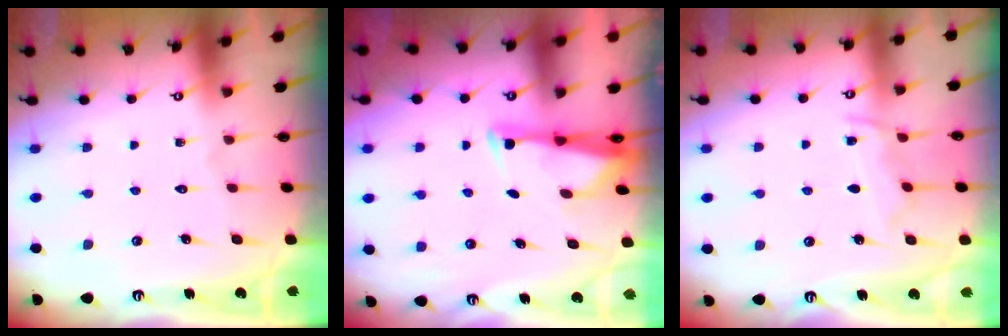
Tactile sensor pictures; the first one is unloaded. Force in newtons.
{"total": 3.1, "press": 3.0, "slide": 0.8}
{"total": 6.6, "press": 6.6, "slide": 0.5}